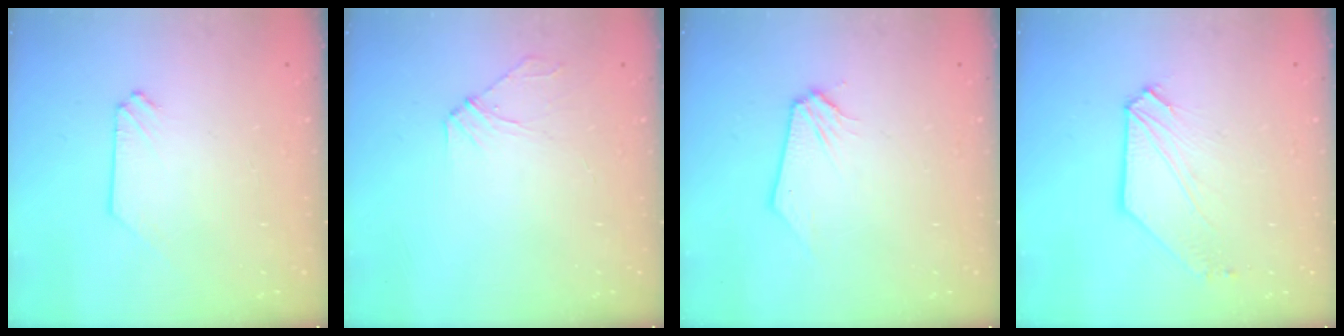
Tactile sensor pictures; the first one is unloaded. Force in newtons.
{"total": 4.4, "press": 4.4, "slide": 0.4}
{"total": 0.0}
{"total": 5.4, "press": 5.3, "slide": 0.8}